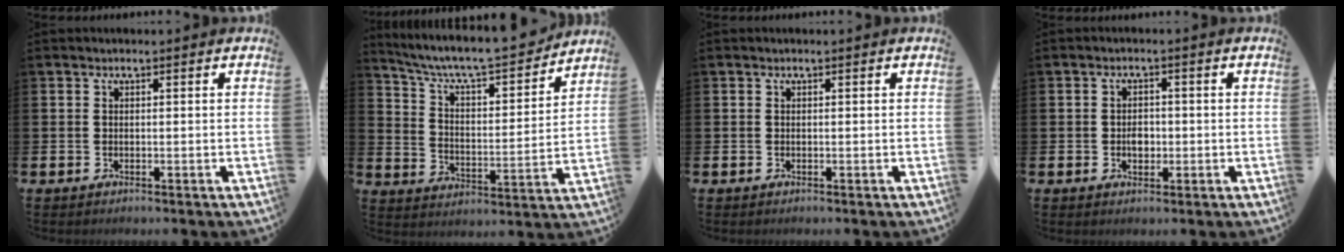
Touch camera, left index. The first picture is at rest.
{"total": 8.6, "force": [7.8, 1.7, 3.1], "torque": [-0.089, -0.060, 0.131]}
{"total": 0.0}
{"total": 2.2, "force": [-0.4, 1.7, 1.4], "torque": [-0.007, -0.002, -0.013]}